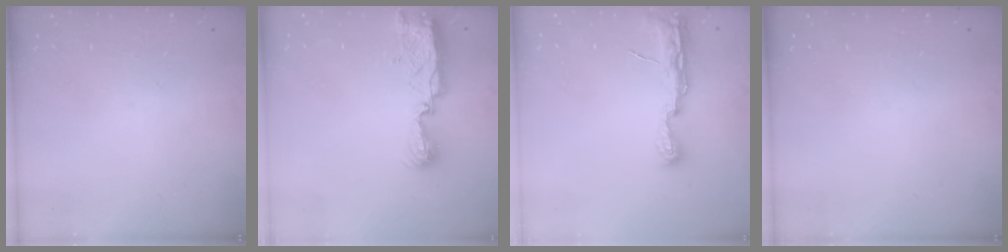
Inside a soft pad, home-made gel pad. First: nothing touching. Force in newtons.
{"total": 7.7, "press": 7.6, "slide": 0.6}
{"total": 8.2, "press": 8.2, "slide": 1.0}
{"total": 0.0}